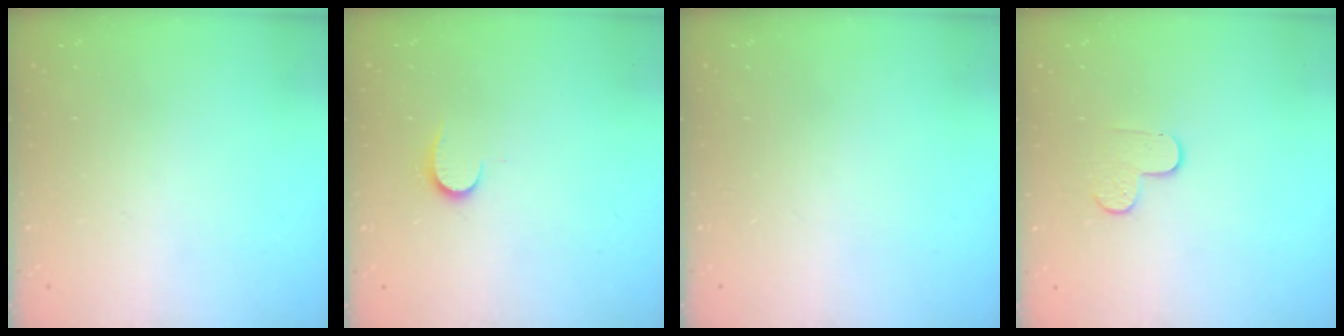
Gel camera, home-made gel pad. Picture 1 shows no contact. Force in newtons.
{"total": 6.7, "press": 6.7, "slide": 0.6}
{"total": 0.0}
{"total": 4.6, "press": 4.5, "slide": 0.5}